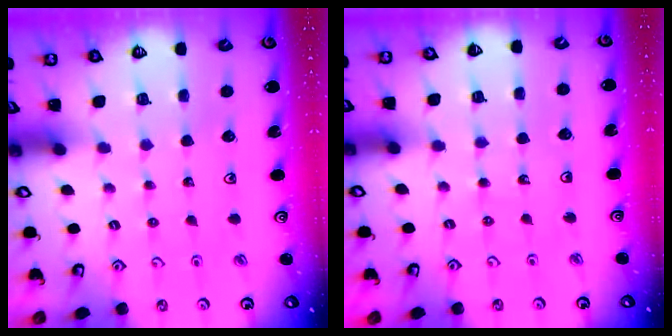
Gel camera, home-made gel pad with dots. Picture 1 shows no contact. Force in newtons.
{"total": 4.0, "press": 3.1, "slide": 2.5}